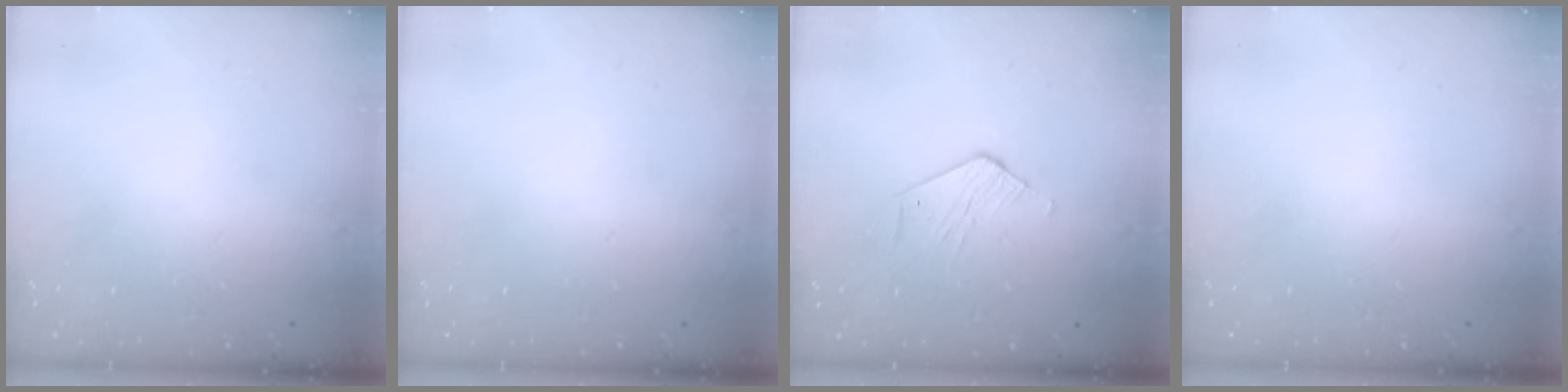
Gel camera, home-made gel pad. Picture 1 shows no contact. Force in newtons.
{"total": 0.0}
{"total": 2.4, "press": 2.4, "slide": 0.2}
{"total": 0.0}